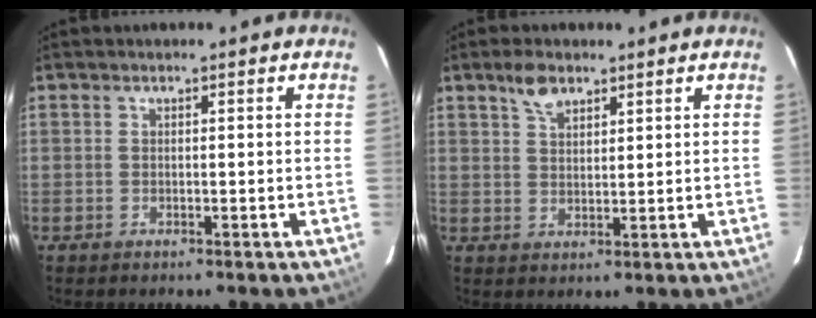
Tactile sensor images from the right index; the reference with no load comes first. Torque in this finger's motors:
{"motor_torque": [0.02, 0.01, 0.03, 0.04]}